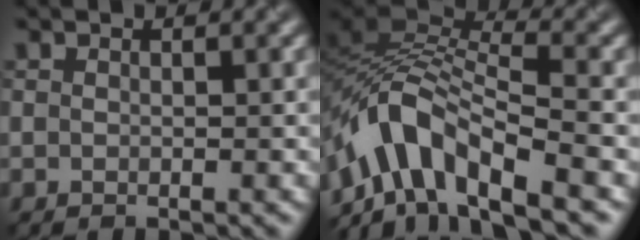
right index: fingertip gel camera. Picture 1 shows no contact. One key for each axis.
{"total": 9.1, "fx": -5.7, "fy": 3.6, "fz": 6.2, "tx": -0.103, "ty": 0.009, "tz": -0.119}